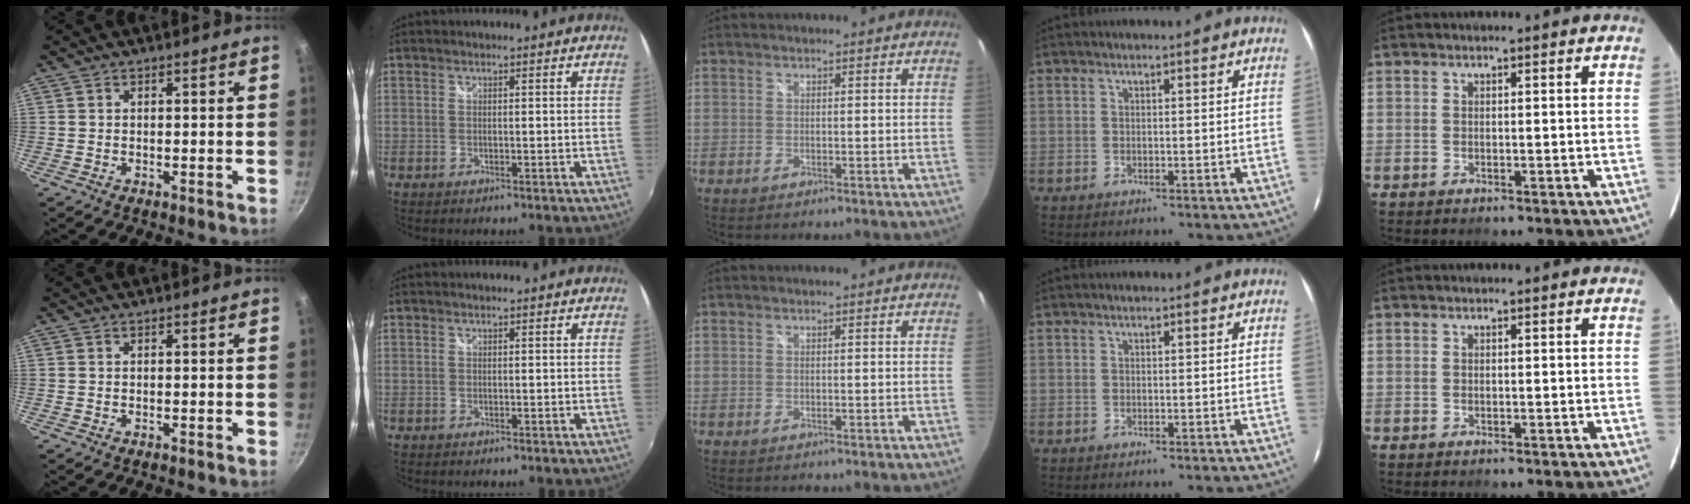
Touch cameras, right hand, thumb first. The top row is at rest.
{}